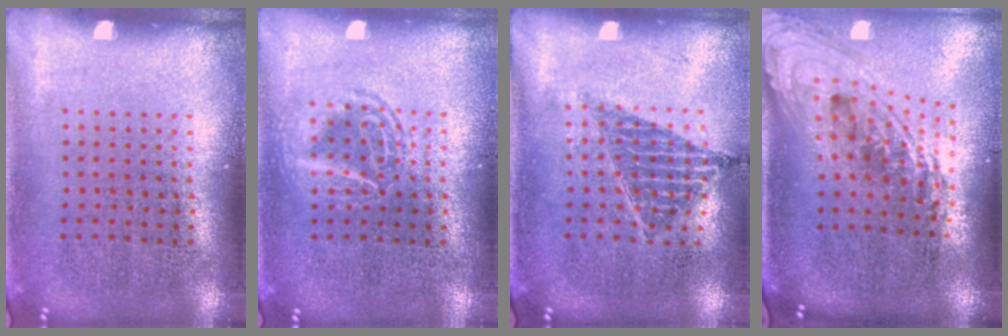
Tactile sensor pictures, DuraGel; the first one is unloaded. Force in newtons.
{"total": 2.2, "press": 2.2, "slide": 0.3}
{"total": 0.9, "press": 0.9, "slide": 0.1}
{"total": 2.4, "press": 1.7, "slide": 1.6}